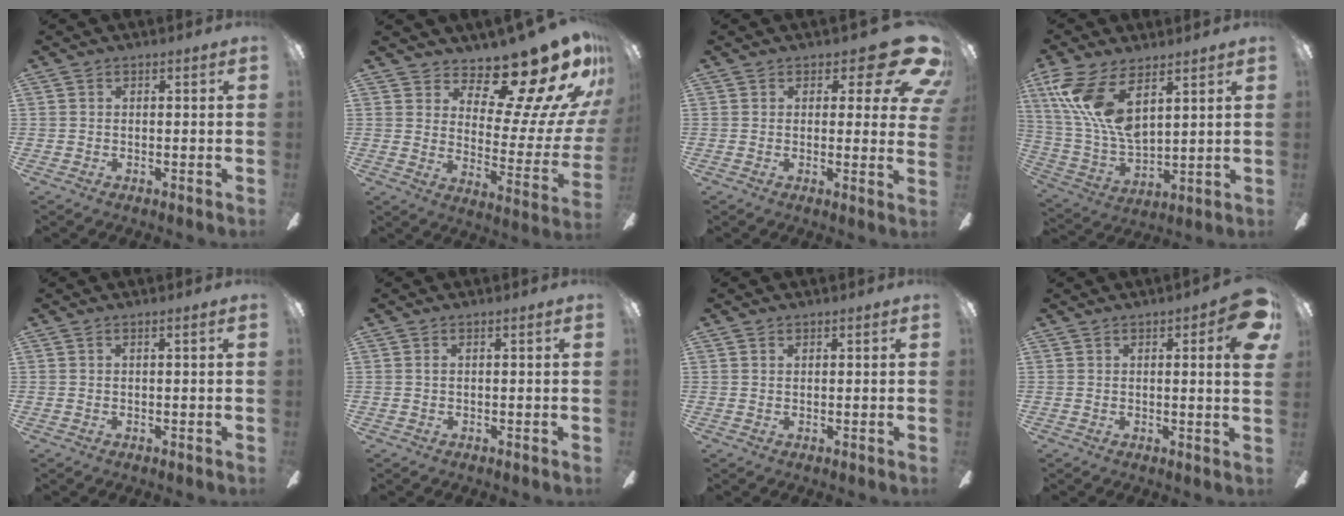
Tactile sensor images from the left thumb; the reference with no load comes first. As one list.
[{"total": 18.7, "force": [14.5, 5.4, 10.4], "torque": [-0.145, -0.124, 0.237]}, {"total": 13.3, "force": [7.2, 5.3, 9.7], "torque": [-0.116, -0.051, 0.125]}, {"total": 15.8, "force": [8.2, 6.7, 11.7], "torque": [-0.265, -0.031, 0.147]}, {"total": 0.9, "force": [0.1, 0.0, 0.9], "torque": [-0.015, -0.001, 0.002]}, {"total": 1.1, "force": [0.0, 0.1, 1.1], "torque": [-0.020, -0.001, 0.000]}, {"total": 0.6, "force": [0.5, 0.3, 0.3], "torque": [-0.006, 0.003, 0.008]}, {"total": 6.6, "force": [2.6, 1.3, 5.9], "torque": [-0.075, -0.010, 0.037]}]